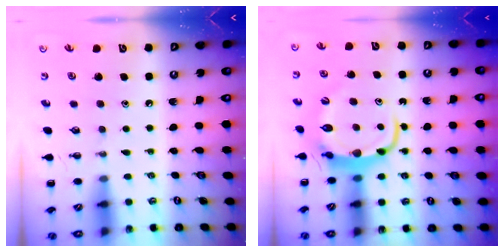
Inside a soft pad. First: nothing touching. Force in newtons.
{"total": 7.7, "press": 7.6, "slide": 1.2}